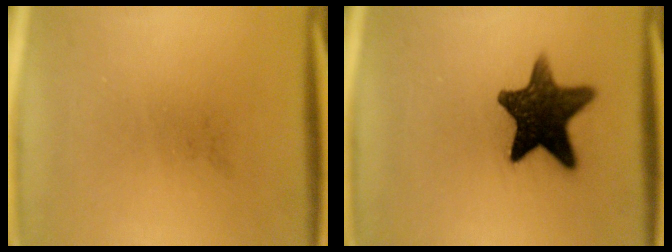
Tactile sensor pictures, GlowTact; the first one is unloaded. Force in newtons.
{"total": 13.8}